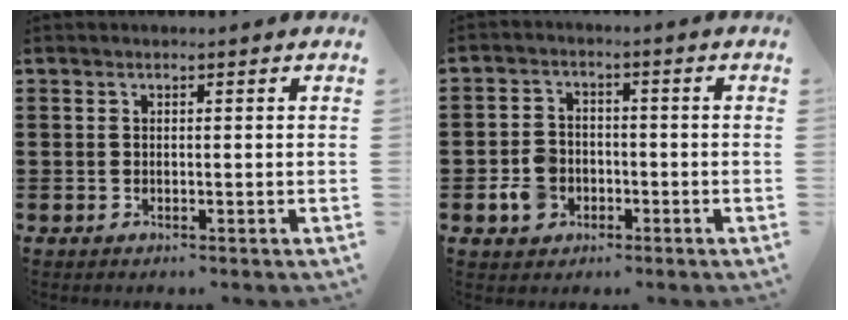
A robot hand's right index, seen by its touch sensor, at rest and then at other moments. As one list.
[{"total": 5.1, "force": [-1.8, 4.0, 2.6], "torque": [-0.061, 0.008, -0.035]}]